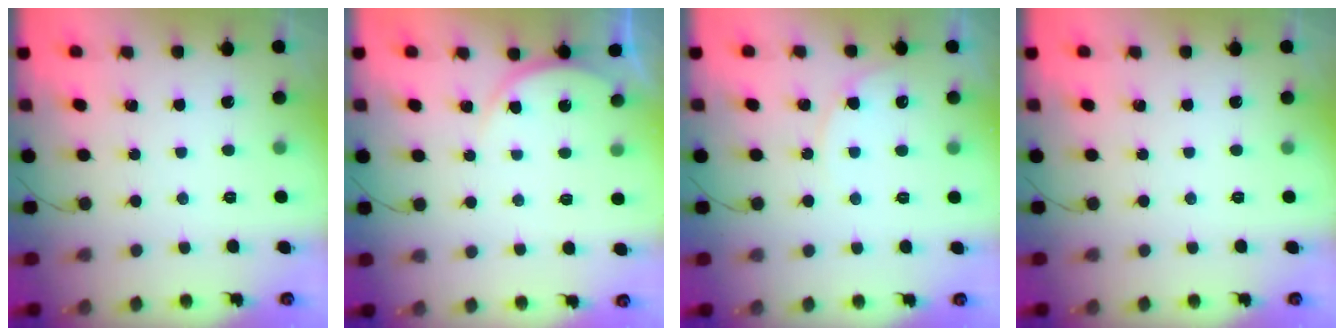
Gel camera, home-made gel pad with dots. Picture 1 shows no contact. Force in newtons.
{"total": 3.7, "press": 3.7, "slide": 0.6}
{"total": 5.6, "press": 5.6, "slide": 0.6}
{"total": 0.0}